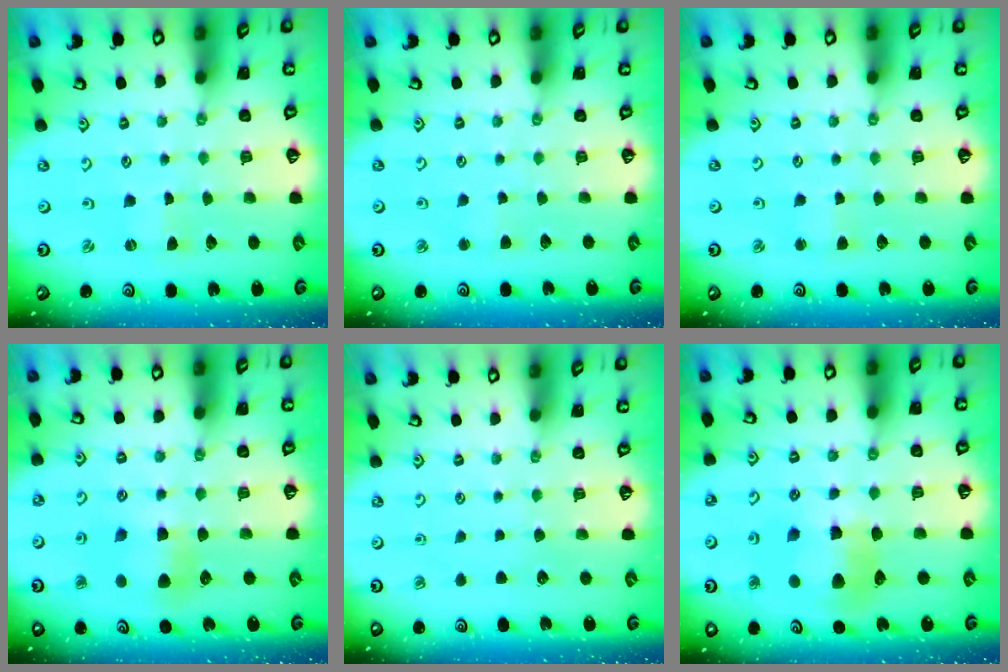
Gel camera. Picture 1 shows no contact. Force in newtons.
{"total": 2.1, "press": 2.0, "slide": 0.4}
{"total": 2.1, "press": 2.1, "slide": 0.2}
{"total": 6.4, "press": 6.4, "slide": 0.5}
{"total": 0.0}
{"total": 10.5, "press": 10.4, "slide": 1.3}